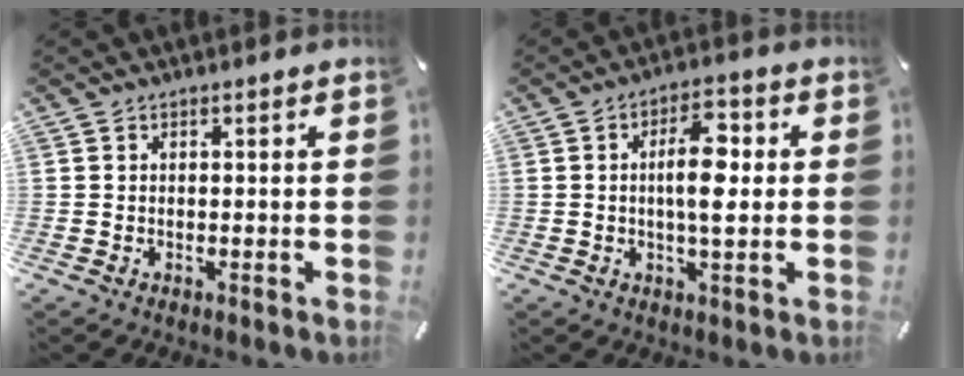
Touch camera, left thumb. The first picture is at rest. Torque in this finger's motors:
{"motor_torque": [0.48, 1.20, 0.65, 0.04, 0.04]}